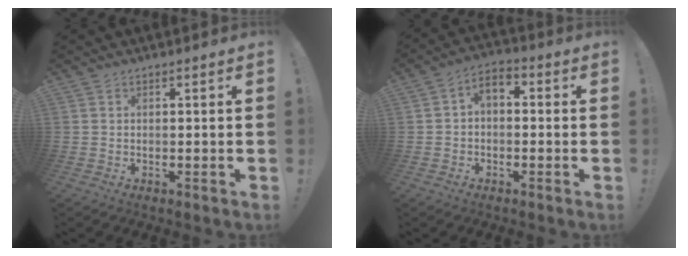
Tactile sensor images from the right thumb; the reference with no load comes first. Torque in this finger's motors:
{"motor_torque": [0.20, -0.29, 0.11, -0.13, 0.00]}